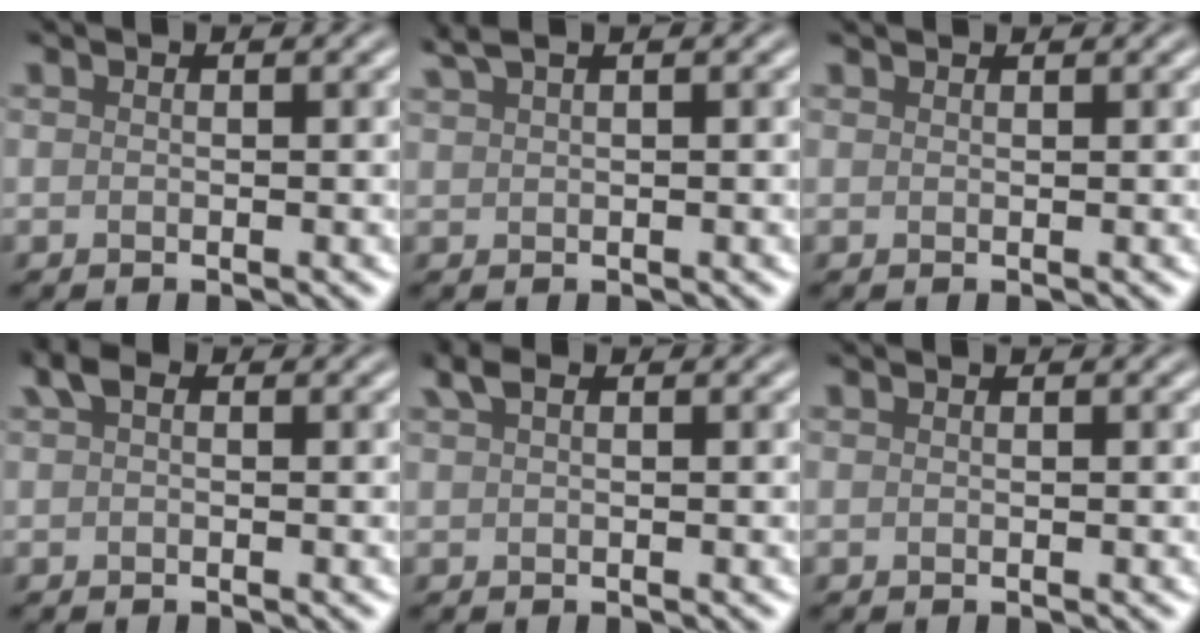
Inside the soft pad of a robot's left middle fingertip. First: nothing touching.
{"total": 1.3, "force": [1.1, -0.4, 0.4], "torque": [-0.021, 0.004, 0.040]}
{"total": 1.3, "force": [1.3, 0.1, 0.1], "torque": [0.007, 0.009, 0.013]}
{"total": 0.8, "force": [-0.3, -0.6, -0.4], "torque": [-0.016, -0.009, 0.026]}
{"total": 1.1, "force": [-0.2, -0.9, -0.5], "torque": [-0.016, -0.009, 0.032]}
{"total": 0.0}